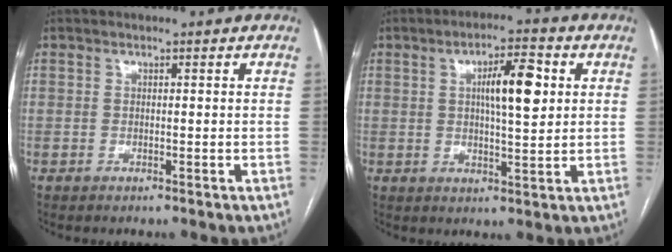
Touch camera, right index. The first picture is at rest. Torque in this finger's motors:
{"motor_torque": [0.53, 0.28, 0.18, 0.10]}